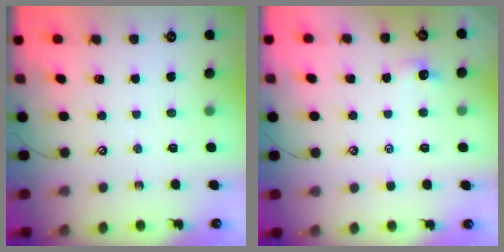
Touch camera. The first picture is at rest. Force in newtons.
{"total": 0.7, "press": 0.4, "slide": 0.6}